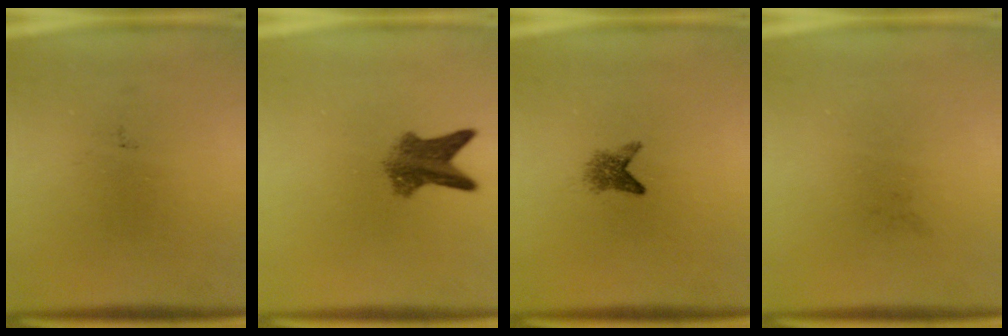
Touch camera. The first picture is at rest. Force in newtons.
{"total": 5.5}
{"total": 2.1}
{"total": 0.0}